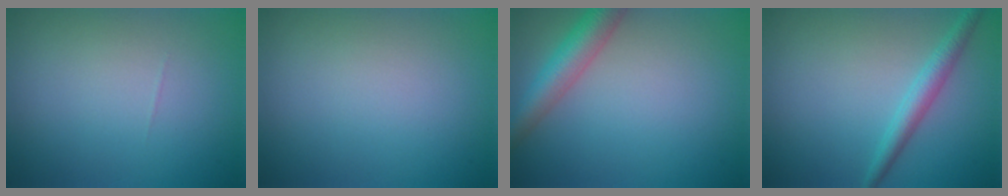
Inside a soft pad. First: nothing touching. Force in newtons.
{"total": 0.0}
{"total": 4.3, "press": 4.3, "slide": 0.3}
{"total": 2.3, "press": 2.3, "slide": 0.1}